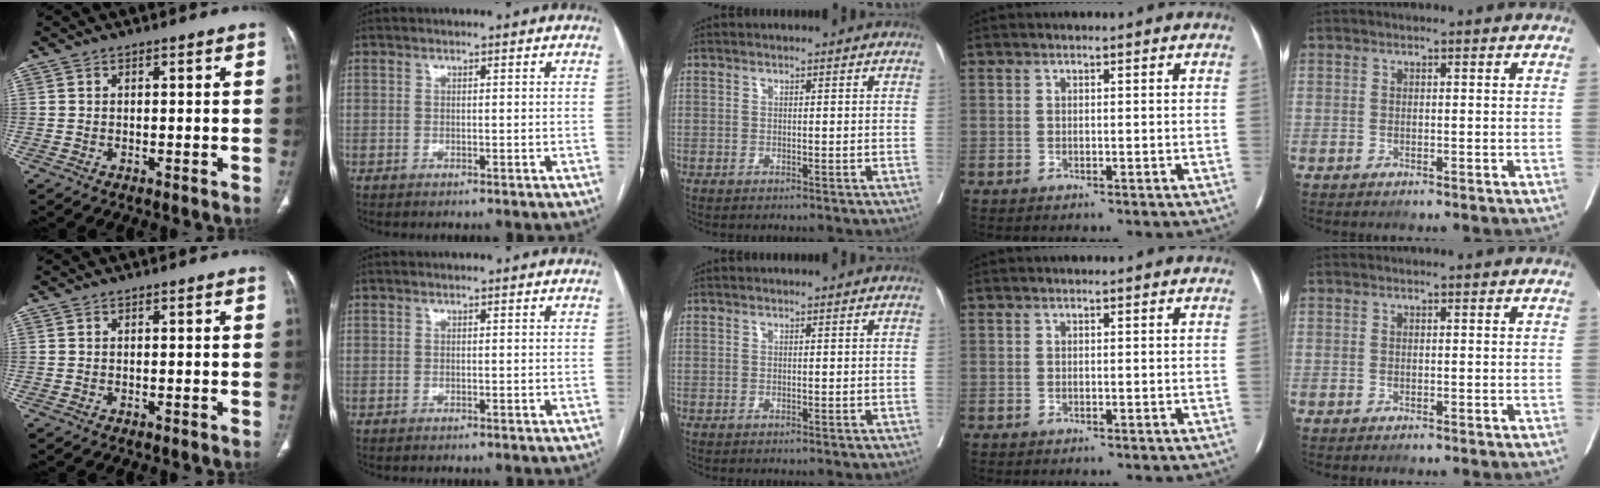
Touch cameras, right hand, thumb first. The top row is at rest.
{}